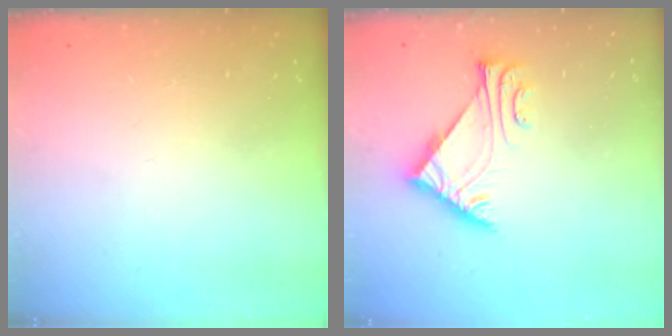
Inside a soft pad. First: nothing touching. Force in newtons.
{"total": 6.2, "press": 6.1, "slide": 1.0}